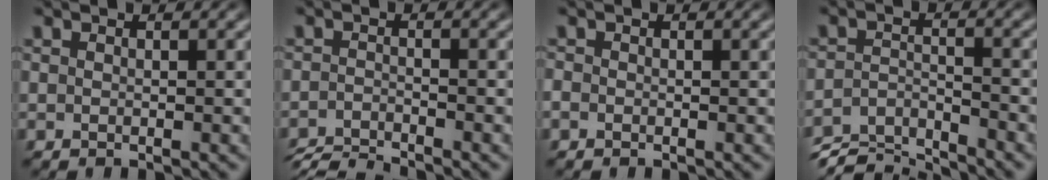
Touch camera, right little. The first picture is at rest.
{"total": 3.7, "force": [-3.6, 0.4, 0.4], "torque": [-0.009, -0.017, -0.060]}
{"total": 1.2, "force": [-0.5, 1.0, 0.4], "torque": [-0.019, -0.007, -0.011]}
{"total": 6.1, "force": [-4.9, 2.3, 2.7], "torque": [-0.039, -0.026, -0.074]}